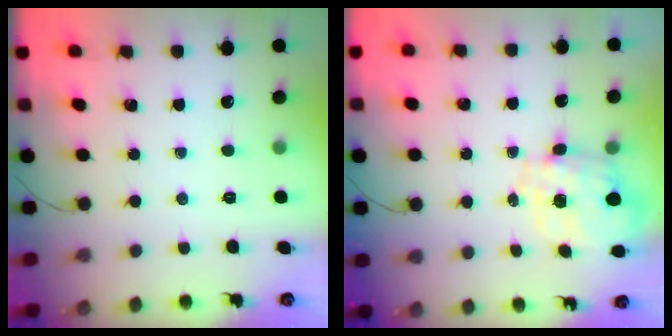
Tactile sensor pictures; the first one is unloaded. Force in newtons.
{"total": 1.3, "press": 1.2, "slide": 0.5}